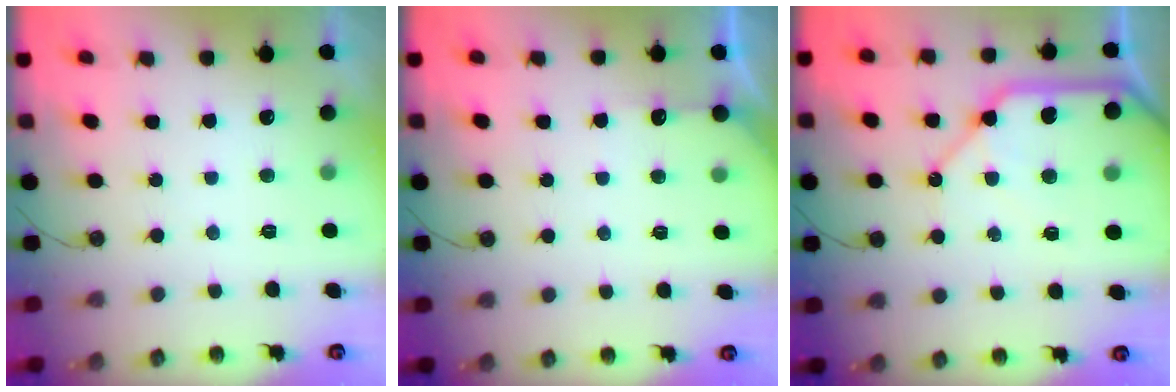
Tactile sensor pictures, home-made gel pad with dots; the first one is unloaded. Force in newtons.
{"total": 3.2, "press": 3.2, "slide": 0.5}
{"total": 16.5, "press": 16.4, "slide": 2.0}